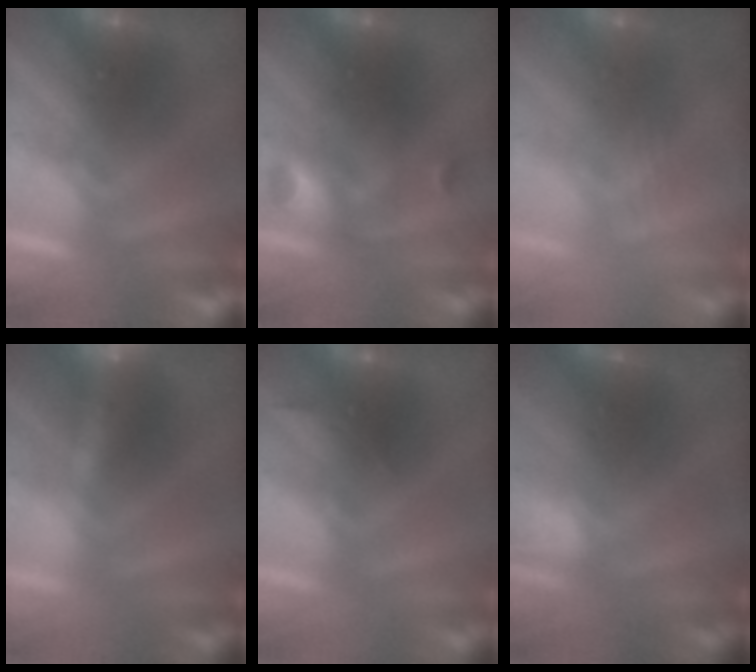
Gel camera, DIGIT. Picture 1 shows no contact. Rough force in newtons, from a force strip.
{"total": 2.9}
{"total": 2.3}
{"total": 9.7}
{"total": 2.2}
{"total": 1.4}